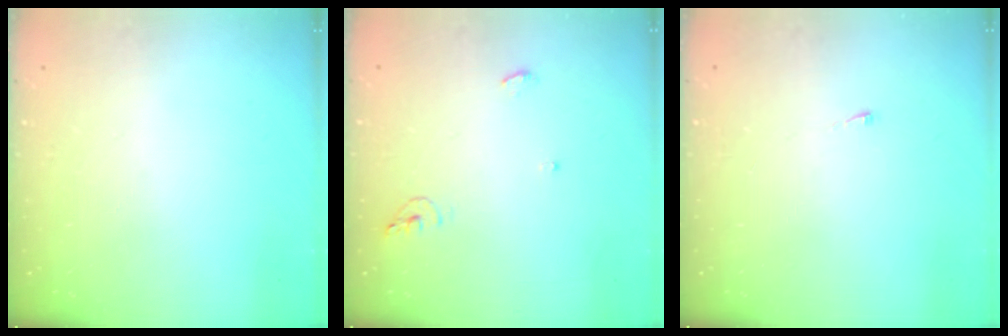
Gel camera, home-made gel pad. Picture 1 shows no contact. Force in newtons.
{"total": 6.4, "press": 6.3, "slide": 1.5}
{"total": 2.7, "press": 2.7, "slide": 0.4}